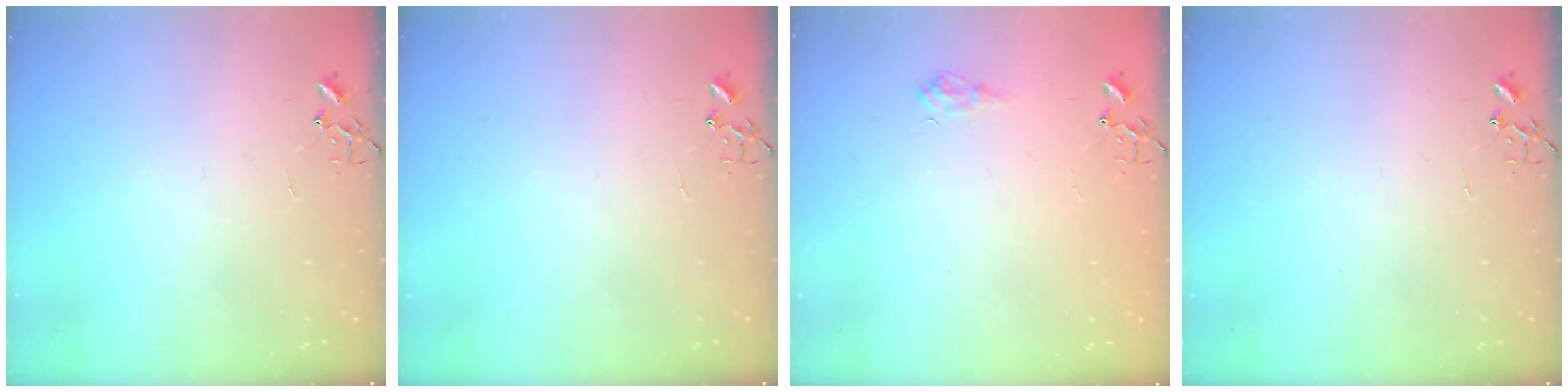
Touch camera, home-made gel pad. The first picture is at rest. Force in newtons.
{"total": 0.0}
{"total": 6.8, "press": 6.8, "slide": 0.8}
{"total": 0.0}